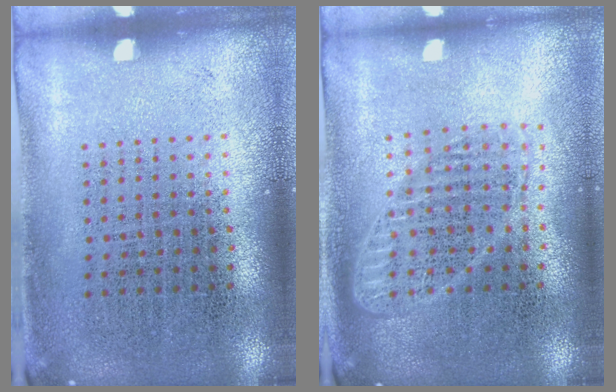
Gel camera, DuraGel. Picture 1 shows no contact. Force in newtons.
{"total": 1.8, "press": 1.5, "slide": 0.9}